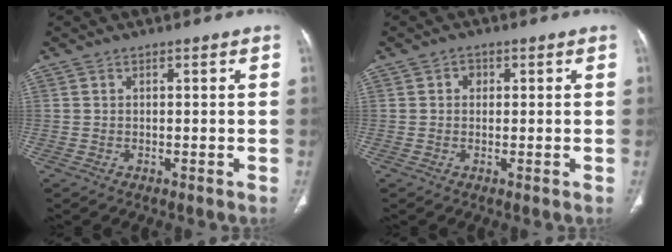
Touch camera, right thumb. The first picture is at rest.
{"total": 1.3, "force": [0.3, 1.2, 0.6], "torque": [-0.001, 0.002, 0.001]}